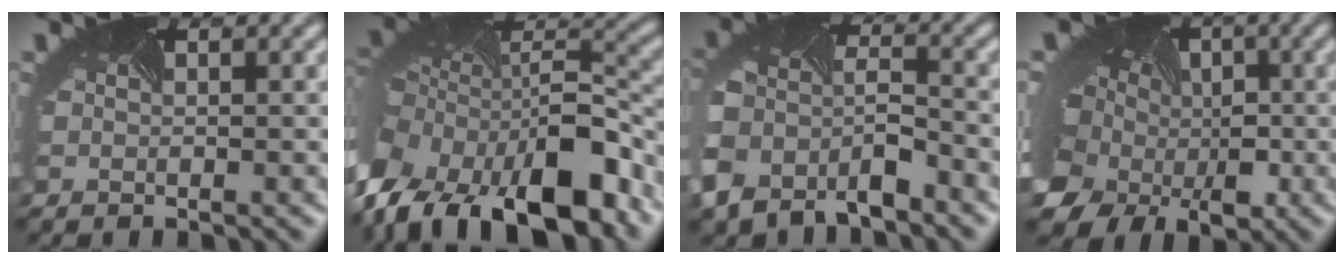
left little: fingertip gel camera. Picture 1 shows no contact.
{"total": 17.7, "force": [-8.9, 9.9, 11.5], "torque": [-0.242, -0.033, -0.127]}
{"total": 7.0, "force": [-5.0, 3.6, 3.3], "torque": [-0.072, -0.025, -0.084]}
{"total": 14.2, "force": [-2.5, 11.8, 7.5], "torque": [-0.169, -0.019, -0.064]}